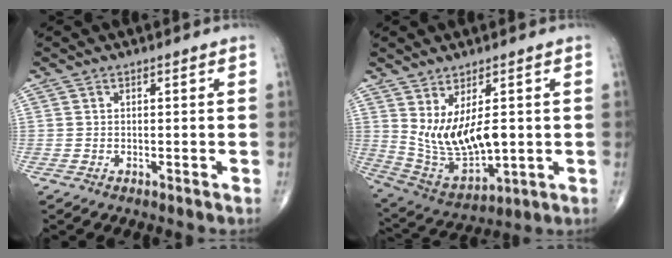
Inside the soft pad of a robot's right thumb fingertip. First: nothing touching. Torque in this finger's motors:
{"motor_torque": [1.53, 1.67, 0.73, 0.18, 0.12]}